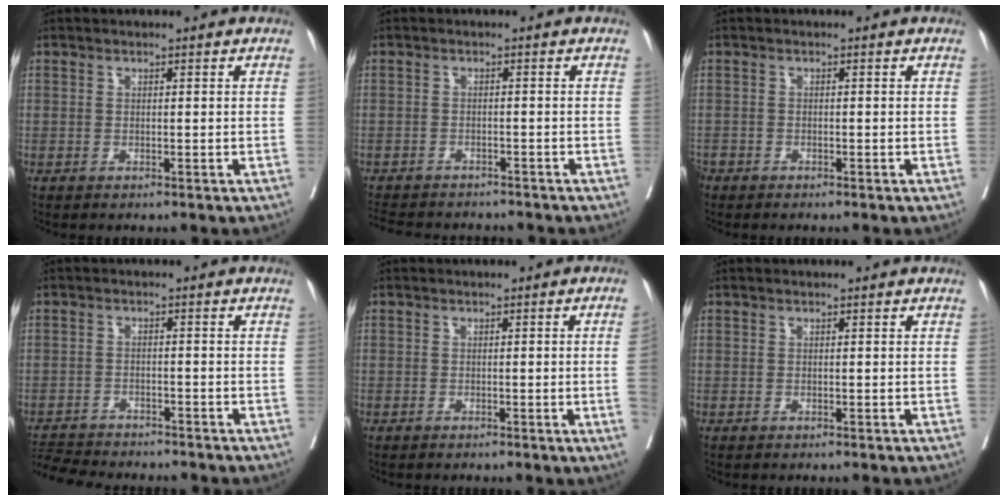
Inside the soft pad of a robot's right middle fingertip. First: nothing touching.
{"total": 10.2, "force": [-9.3, 2.8, 3.3], "torque": [-0.068, -0.005, -0.124]}
{"total": 2.1, "force": [-1.7, 1.2, 0.4], "torque": [-0.012, -0.001, -0.034]}
{"total": 8.8, "force": [-8.4, 1.3, 2.3], "torque": [-0.040, -0.005, -0.131]}
{"total": 2.5, "force": [-0.4, -1.1, 2.2], "torque": [-0.025, -0.003, -0.005]}
{"total": 0.0}